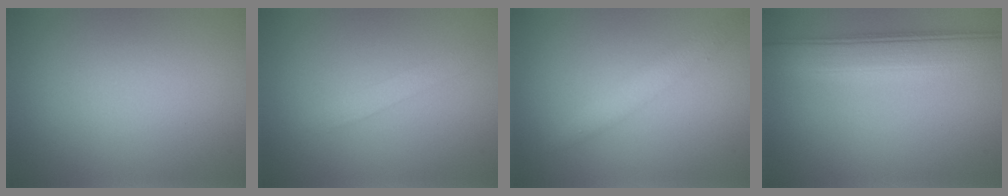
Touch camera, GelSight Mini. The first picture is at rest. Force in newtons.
{"total": 1.3, "press": 1.3, "slide": 0.0}
{"total": 2.3, "press": 2.3, "slide": 0.0}
{"total": 6.4, "press": 6.4, "slide": 0.8}